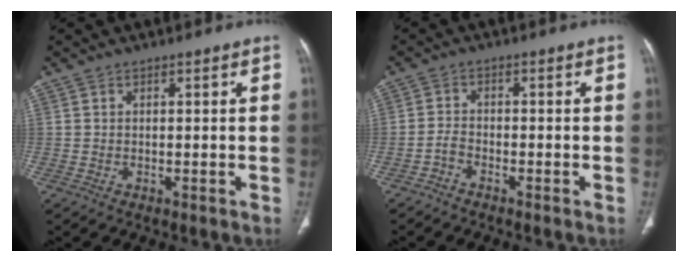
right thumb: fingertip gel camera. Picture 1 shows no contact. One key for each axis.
{"total": 1.8, "fx": -1.5, "fy": 0.8, "fz": 0.7, "tx": -0.014, "ty": 0.014, "tz": -0.030}